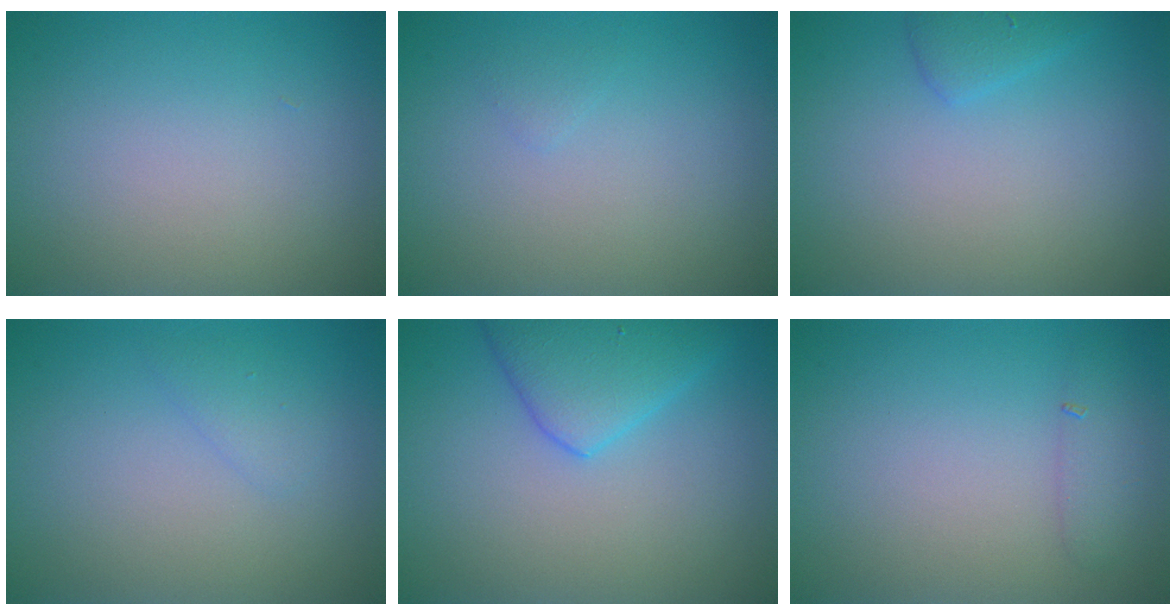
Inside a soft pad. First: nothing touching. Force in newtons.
{"total": 0.5, "press": 0.5, "slide": 0.1}
{"total": 1.4, "press": 1.4, "slide": 0.1}
{"total": 1.1, "press": 1.1, "slide": 0.0}
{"total": 4.4, "press": 4.4, "slide": 0.3}
{"total": 1.4, "press": 1.4, "slide": 0.1}